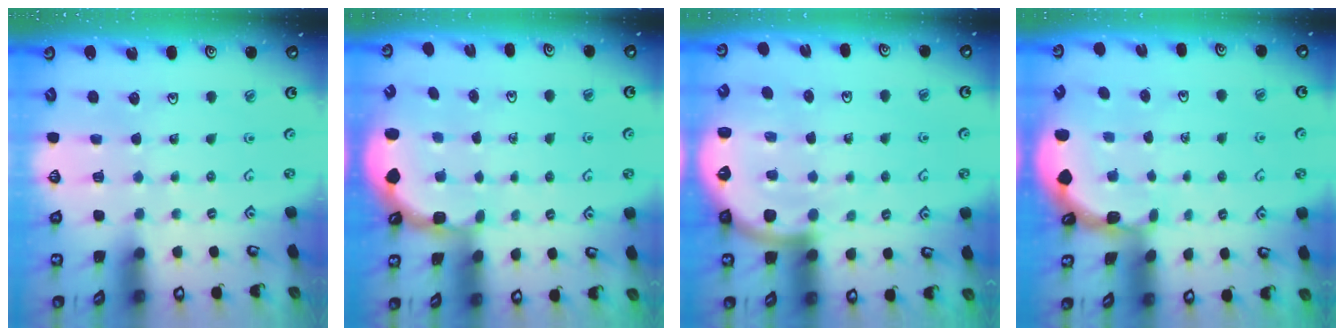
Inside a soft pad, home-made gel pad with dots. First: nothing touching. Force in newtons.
{"total": 2.0, "press": 1.6, "slide": 1.2}
{"total": 7.3, "press": 7.2, "slide": 1.1}
{"total": 1.5, "press": 1.5, "slide": 0.1}